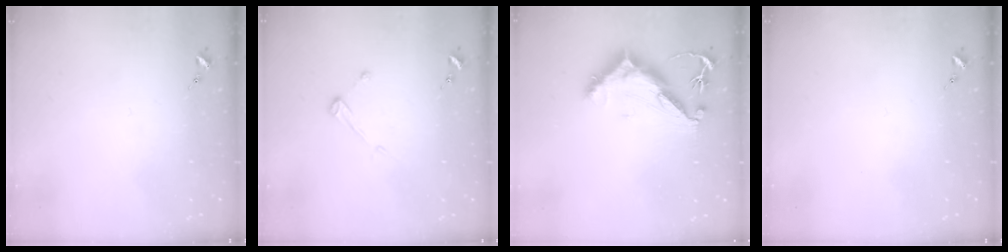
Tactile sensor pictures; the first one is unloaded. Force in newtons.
{"total": 3.8, "press": 3.8, "slide": 0.3}
{"total": 11.7, "press": 11.7, "slide": 0.9}
{"total": 0.0}